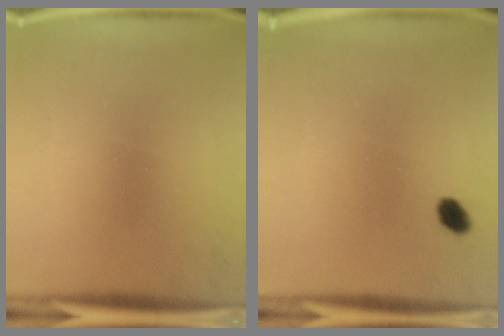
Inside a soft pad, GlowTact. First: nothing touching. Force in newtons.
{"total": 2.4}